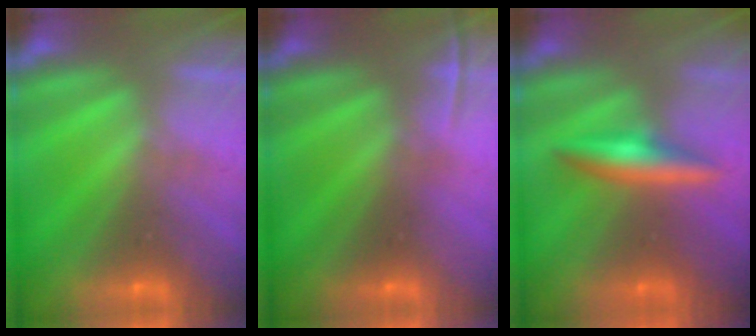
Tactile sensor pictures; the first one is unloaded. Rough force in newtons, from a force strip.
{"total": 1.7}
{"total": 2.7}